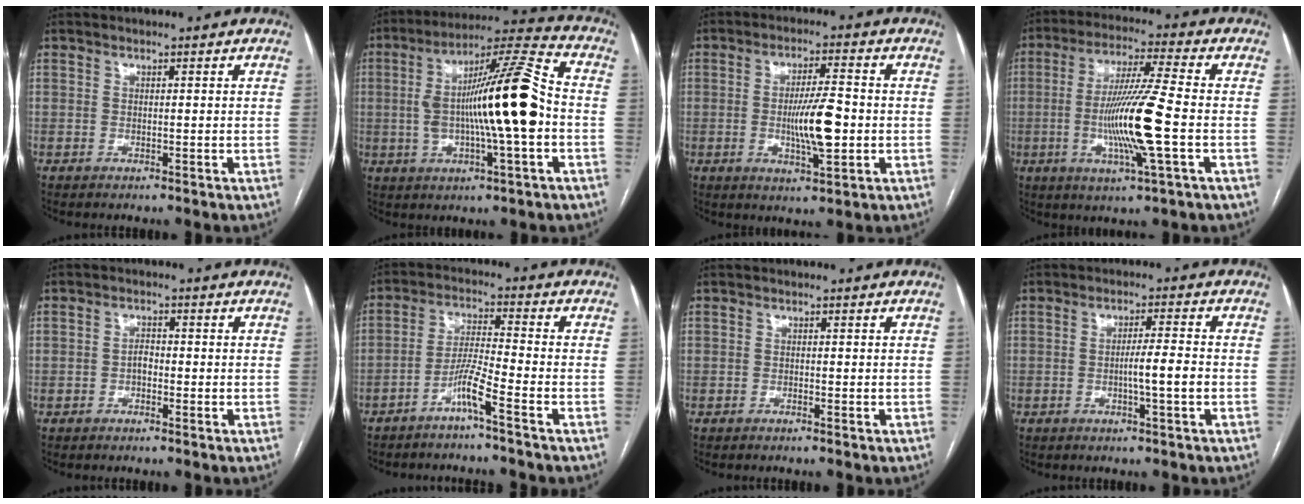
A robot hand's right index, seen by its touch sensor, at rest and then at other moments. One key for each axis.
{"total": 17.0, "fx": -1.1, "fy": 1.5, "fz": 16.9, "tx": -0.291, "ty": 0.021, "tz": -0.022}
{"total": 8.3, "fx": -1.1, "fy": 1.4, "fz": 8.1, "tx": -0.144, "ty": -0.003, "tz": -0.018}
{"total": 13.3, "fx": -2.5, "fy": -0.4, "fz": 13.1, "tx": -0.255, "ty": -0.010, "tz": -0.051}
{"total": 1.7, "fx": -0.6, "fy": 1.2, "fz": 1.0, "tx": -0.011, "ty": 0.009, "tz": -0.009}
{"total": 5.3, "fx": -3.5, "fy": -0.8, "fz": 4.0, "tx": -0.083, "ty": 0.003, "tz": -0.073}
{"total": 0.0}
{"total": 4.5, "fx": -1.1, "fy": -0.2, "fz": 4.4, "tx": -0.070, "ty": 0.001, "tz": -0.020}